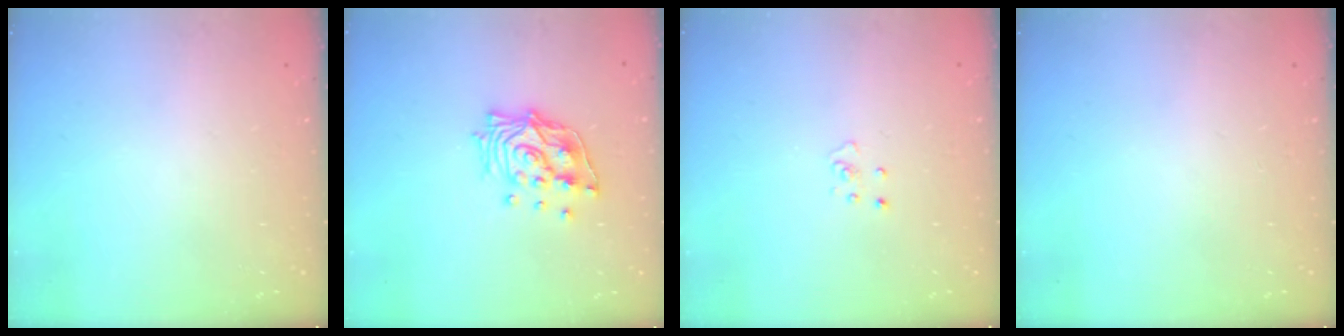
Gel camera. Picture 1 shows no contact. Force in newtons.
{"total": 14.2, "press": 14.1, "slide": 2.0}
{"total": 2.8, "press": 2.7, "slide": 0.3}
{"total": 0.0}